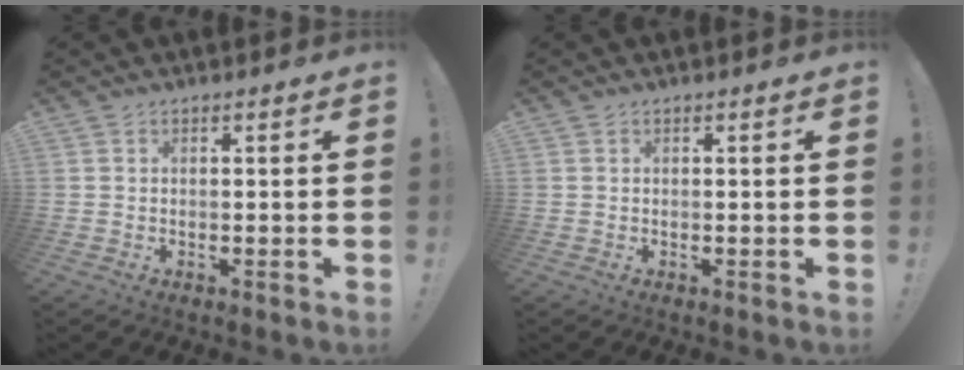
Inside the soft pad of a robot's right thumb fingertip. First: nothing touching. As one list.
[{"total": 0.0}]